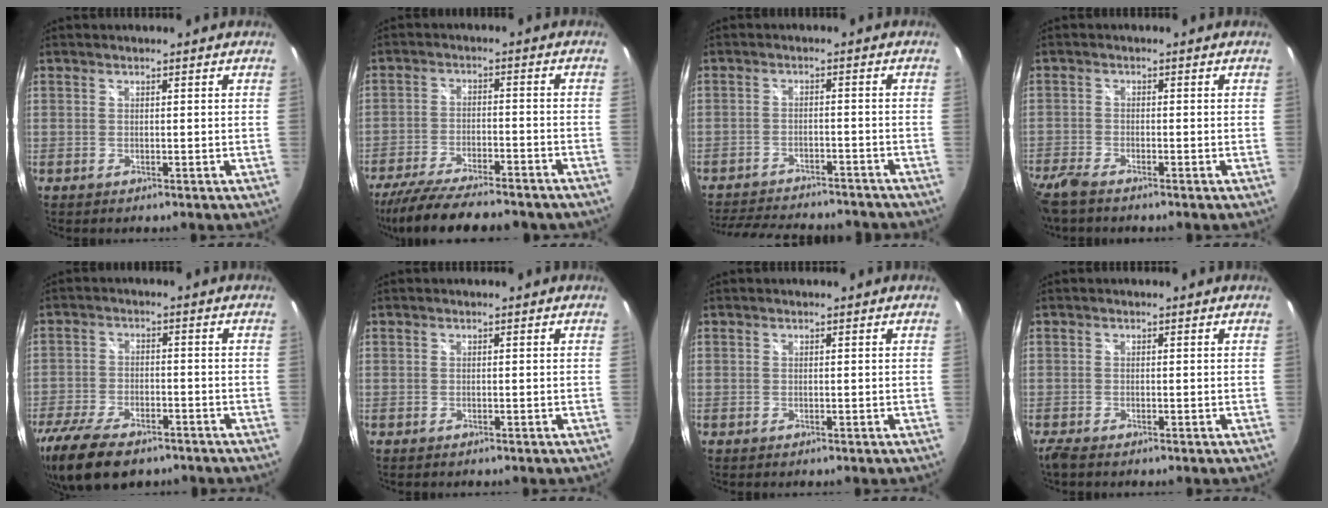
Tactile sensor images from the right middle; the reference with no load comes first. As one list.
[{"total": 19.3, "force": [-16.2, 4.2, 9.6], "torque": [-0.189, -0.037, -0.241]}, {"total": 18.1, "force": [-15.8, 5.0, 7.3], "torque": [-0.150, -0.010, -0.213]}, {"total": 6.3, "force": [-5.2, 1.5, 3.3], "torque": [-0.096, -0.027, -0.103]}, {"total": 16.5, "force": [-11.8, 6.9, 9.2], "torque": [-0.218, -0.042, -0.200]}, {"total": 0.0}, {"total": 0.0}, {"total": 1.7, "force": [-1.4, 0.2, 1.0], "torque": [-0.023, -0.008, -0.028]}]